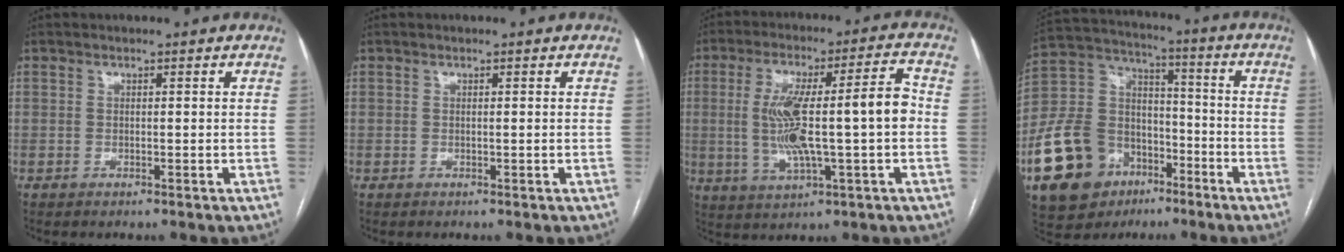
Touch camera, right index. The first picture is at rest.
{"total": 0.0}
{"total": 14.5, "force": [-0.6, 2.0, 14.3], "torque": [-0.257, 0.024, -0.006]}
{"total": 17.4, "force": [-8.4, 12.4, 8.8], "torque": [-0.192, 0.046, -0.143]}